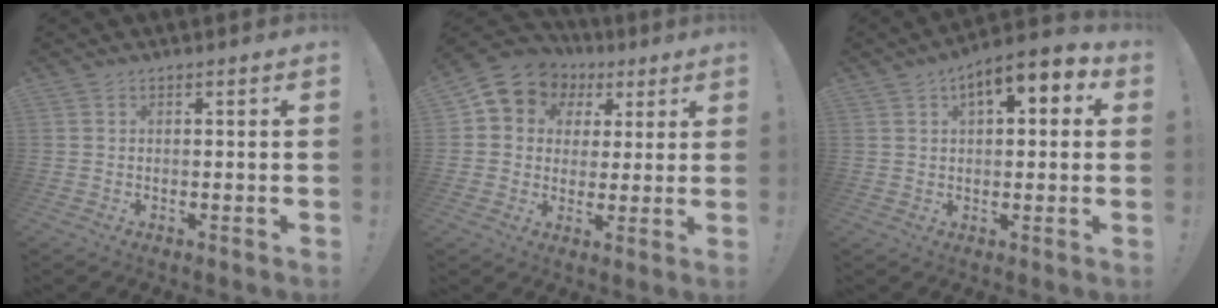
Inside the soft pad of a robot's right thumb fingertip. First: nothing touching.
{"total": 8.6, "force": [3.4, 7.5, 2.5], "torque": [-0.043, -0.018, 0.070]}
{"total": 7.6, "force": [3.5, 3.2, 6.0], "torque": [-0.080, -0.014, 0.056]}